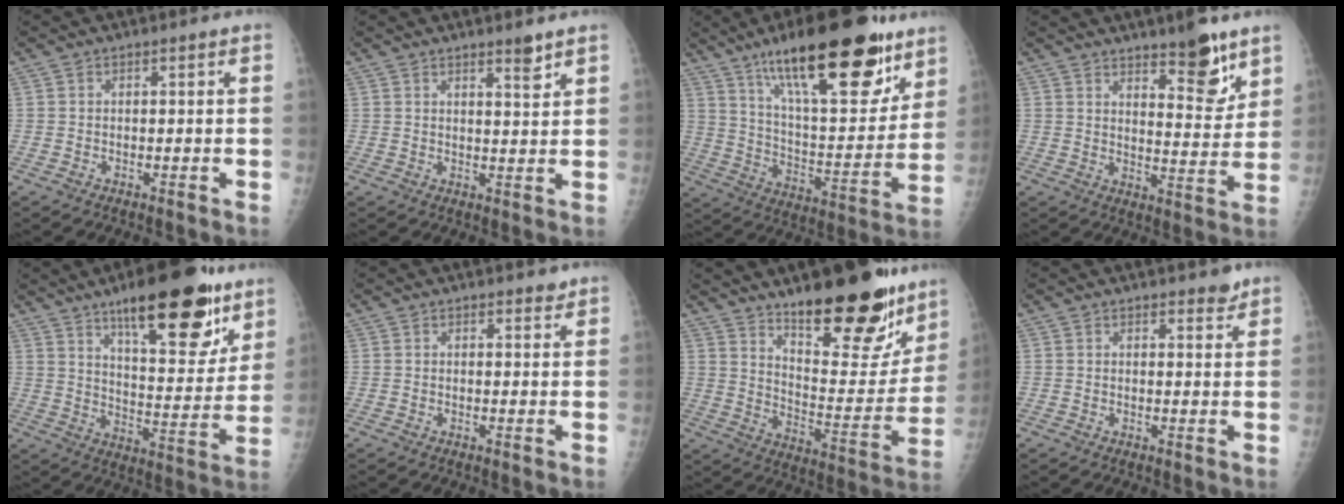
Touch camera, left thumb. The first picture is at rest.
{"total": 3.3, "force": [2.6, 0.4, 2.1], "torque": [-0.025, -0.022, 0.039]}
{"total": 27.7, "force": [17.1, 9.1, 19.8], "torque": [-0.268, -0.054, 0.275]}
{"total": 10.2, "force": [7.0, 3.1, 6.7], "torque": [-0.069, -0.053, 0.107]}
{"total": 22.0, "force": [13.9, 7.3, 15.5], "torque": [-0.178, -0.066, 0.211]}
{"total": 1.7, "force": [1.4, 0.8, 0.4], "torque": [0.008, -0.009, 0.015]}
{"total": 24.3, "force": [16.9, 8.2, 15.5], "torque": [-0.170, -0.105, 0.255]}
{"total": 2.4, "force": [2.0, 0.9, 0.8], "torque": [0.004, -0.014, 0.024]}